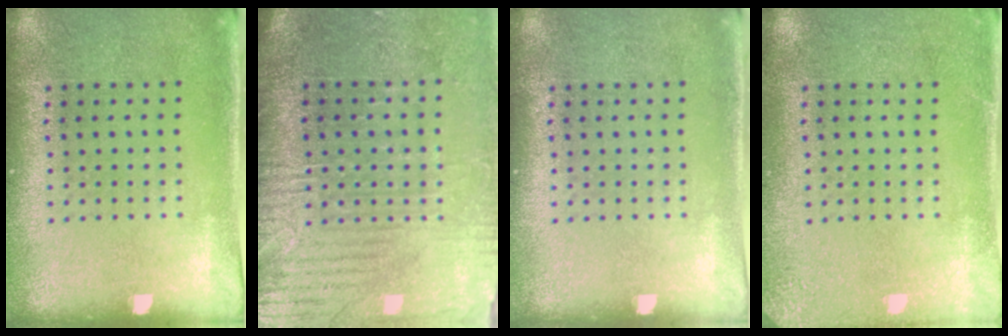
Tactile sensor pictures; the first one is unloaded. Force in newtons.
{"total": 3.7, "press": 3.3, "slide": 1.6}
{"total": 0.0}
{"total": 2.4, "press": 2.4, "slide": 0.3}